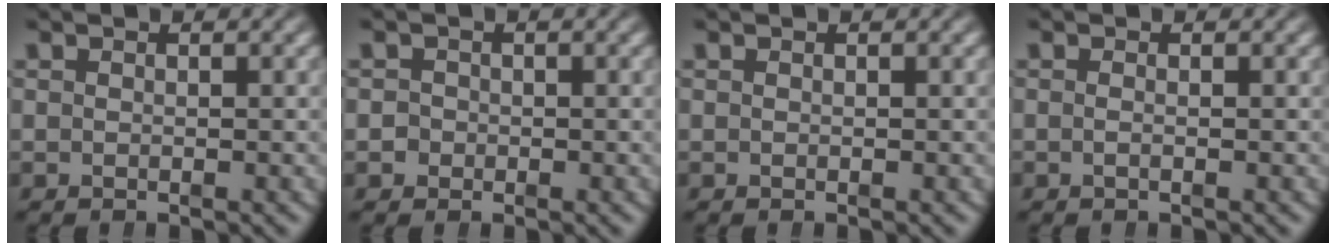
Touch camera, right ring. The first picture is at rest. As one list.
[{"total": 2.0, "force": [-0.5, 1.9, 0.1], "torque": [-0.010, -0.006, -0.013]}, {"total": 0.0}, {"total": 0.7, "force": [-0.5, 0.0, 0.5], "torque": [-0.016, -0.006, -0.009]}]